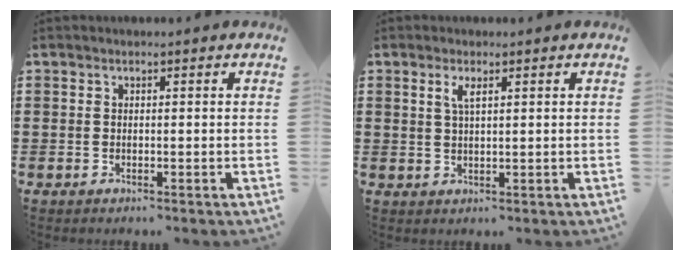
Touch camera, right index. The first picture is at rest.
{"total": 2.2, "force": [1.0, 0.6, 1.8], "torque": [-0.038, 0.004, 0.017]}